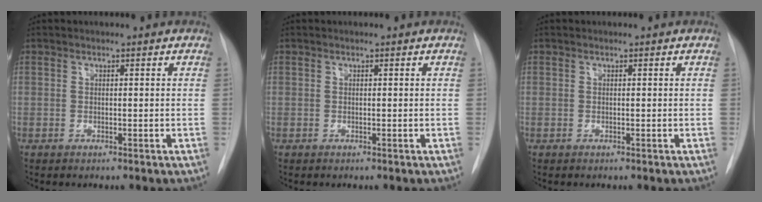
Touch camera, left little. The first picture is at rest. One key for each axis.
{"total": 0.0}
{"total": 0.0}